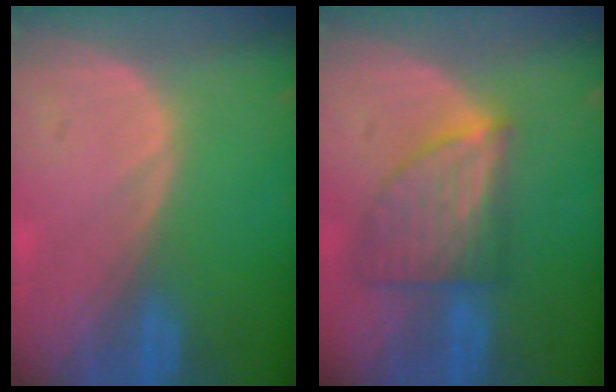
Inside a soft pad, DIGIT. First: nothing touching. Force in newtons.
{"total": 7.3, "press": 6.8, "slide": 2.7}